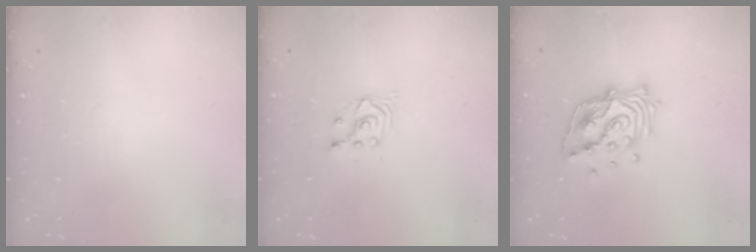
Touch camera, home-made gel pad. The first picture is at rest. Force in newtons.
{"total": 2.5, "press": 2.5, "slide": 0.2}
{"total": 14.7, "press": 14.6, "slide": 1.3}